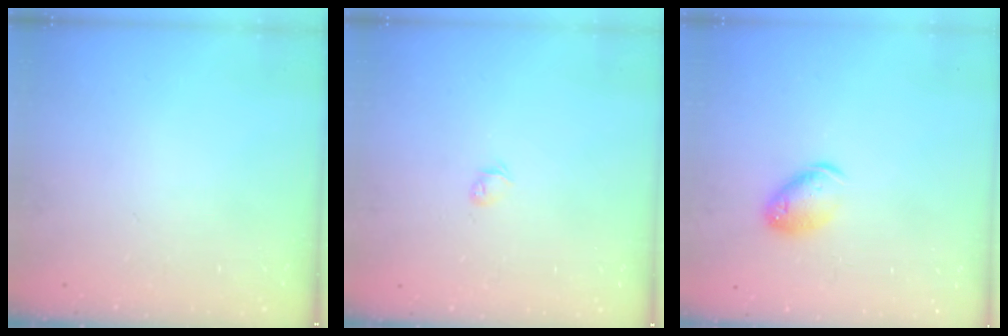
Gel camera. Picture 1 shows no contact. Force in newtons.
{"total": 2.6, "press": 2.5, "slide": 0.6}
{"total": 9.7, "press": 9.6, "slide": 1.4}